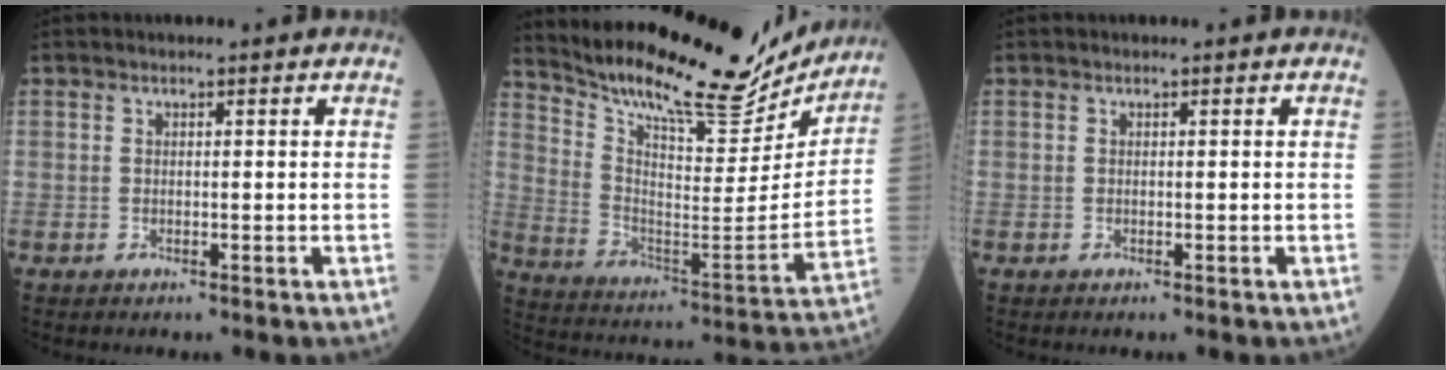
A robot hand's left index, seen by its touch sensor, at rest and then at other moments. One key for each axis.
{"total": 22.8, "fx": 20.5, "fy": 4.6, "fz": 8.9, "tx": -0.157, "ty": -0.038, "tz": 0.304}
{"total": 0.0}